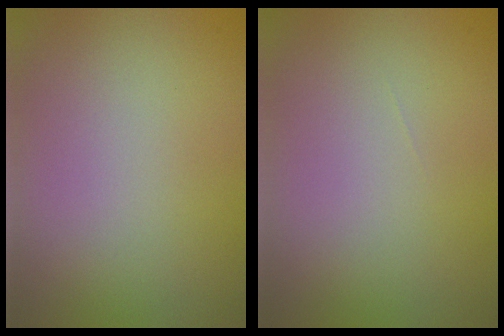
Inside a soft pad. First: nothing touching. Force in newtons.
{"total": 0.0}